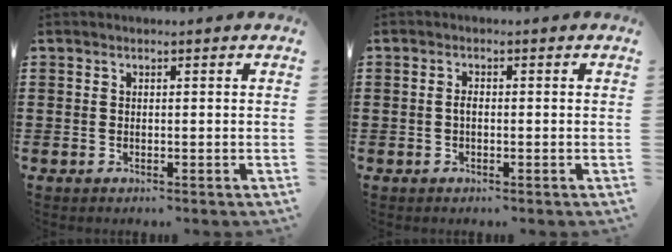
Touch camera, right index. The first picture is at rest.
{"total": 1.1, "force": [-0.3, 0.4, 1.0], "torque": [-0.020, -0.002, -0.005]}